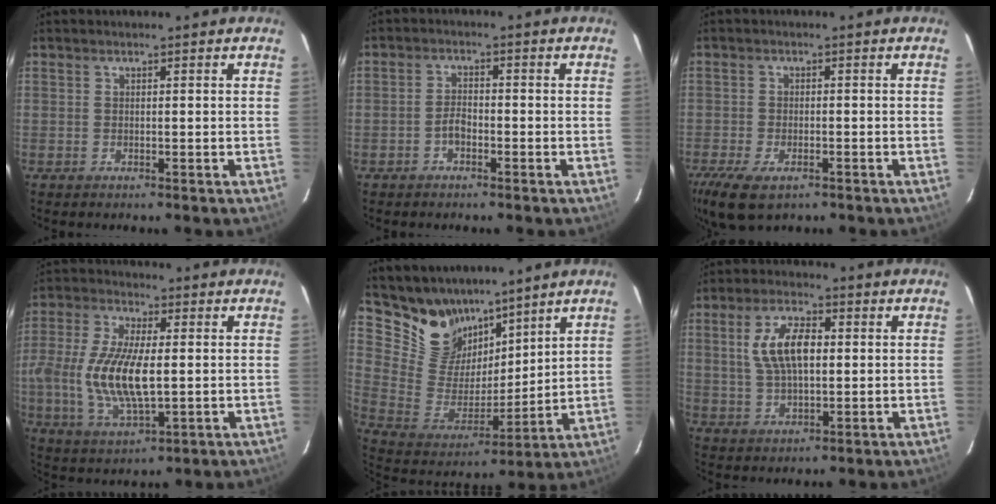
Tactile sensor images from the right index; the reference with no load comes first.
{"total": 2.3, "force": [-1.4, 1.1, 1.4], "torque": [-0.029, 0.007, -0.028]}
{"total": 9.7, "force": [-5.9, 4.6, 6.2], "torque": [-0.151, -0.037, -0.104]}
{"total": 15.1, "force": [-1.0, 6.2, 13.8], "torque": [-0.283, -0.007, -0.017]}
{"total": 14.6, "force": [11.5, 7.8, 4.3], "torque": [-0.105, 0.001, 0.234]}
{"total": 9.6, "force": [1.6, 4.6, 8.3], "torque": [-0.162, 0.013, 0.035]}